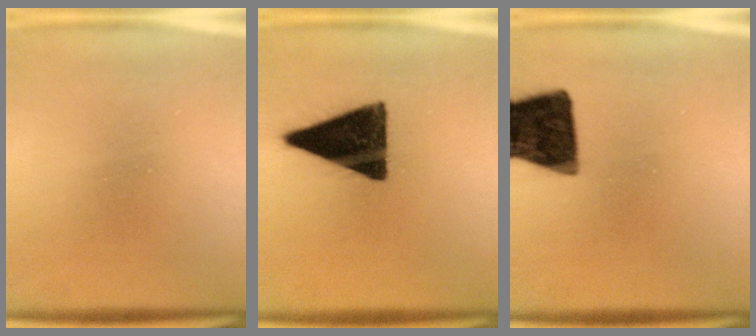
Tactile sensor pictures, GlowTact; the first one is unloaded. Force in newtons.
{"total": 15.4}
{"total": 15.0}